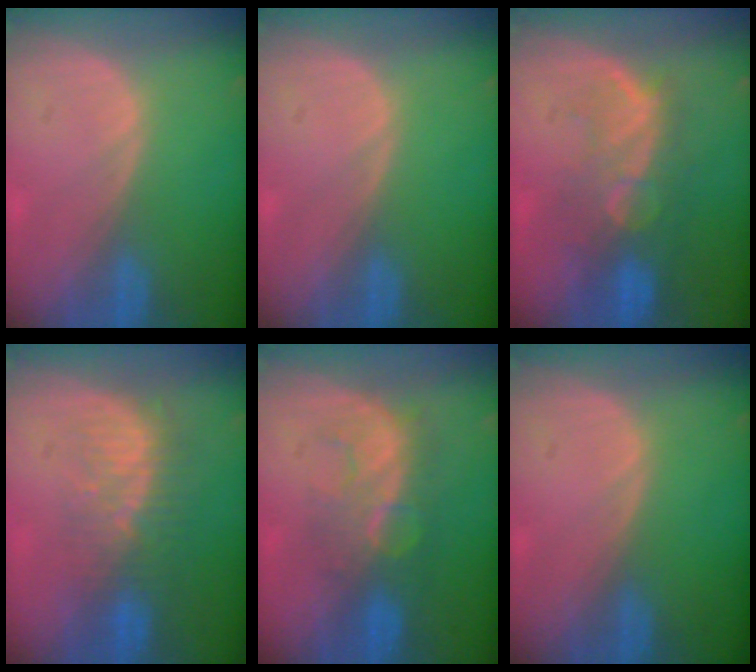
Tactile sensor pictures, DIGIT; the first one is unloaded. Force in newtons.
{"total": 0.0}
{"total": 9.9, "press": 8.4, "slide": 5.1}
{"total": 8.4, "press": 7.5, "slide": 3.8}
{"total": 7.9, "press": 7.5, "slide": 2.7}
{"total": 0.0}